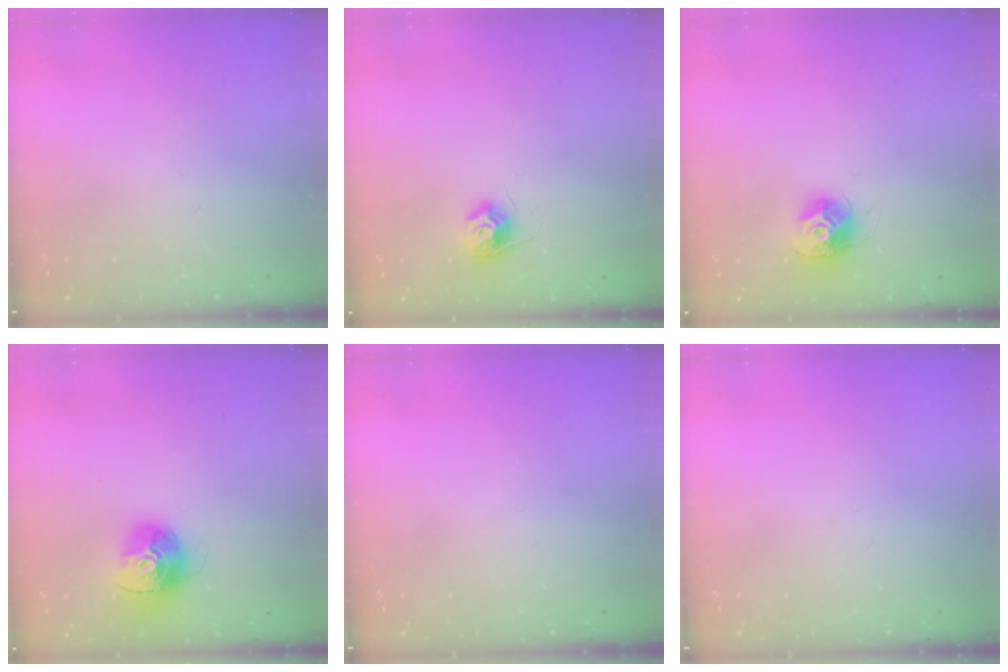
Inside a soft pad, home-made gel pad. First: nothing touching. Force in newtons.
{"total": 8.3, "press": 8.2, "slide": 0.6}
{"total": 10.9, "press": 10.9, "slide": 0.7}
{"total": 14.6, "press": 14.6, "slide": 1.5}
{"total": 0.0}
{"total": 0.0}